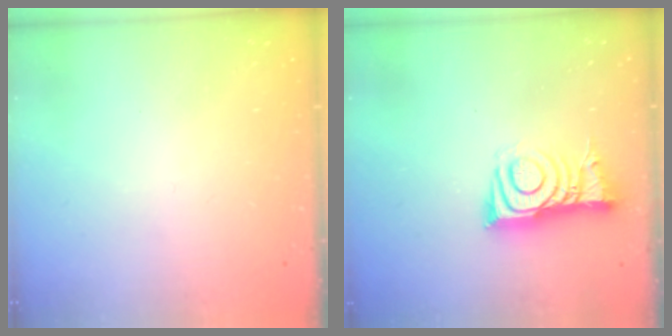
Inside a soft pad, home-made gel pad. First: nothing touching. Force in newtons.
{"total": 8.3, "press": 8.3, "slide": 0.7}